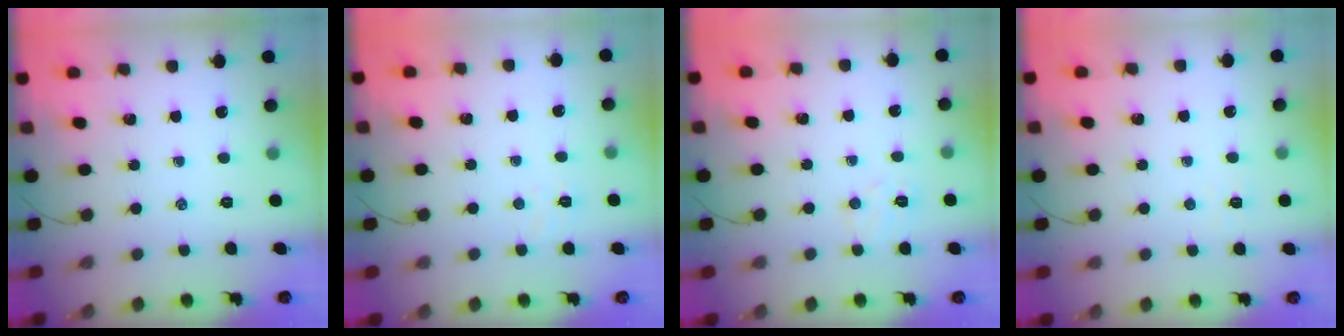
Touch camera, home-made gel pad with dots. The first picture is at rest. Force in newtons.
{"total": 2.5, "press": 2.4, "slide": 0.8}
{"total": 5.7, "press": 5.6, "slide": 1.0}
{"total": 2.6, "press": 2.6, "slide": 0.5}